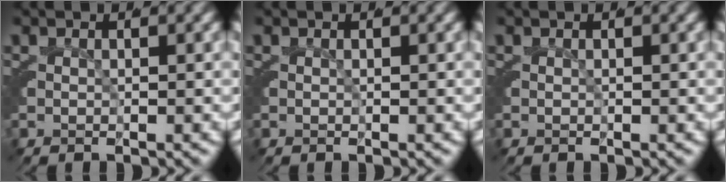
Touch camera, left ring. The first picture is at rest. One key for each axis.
{"total": 0.0}
{"total": 0.0}